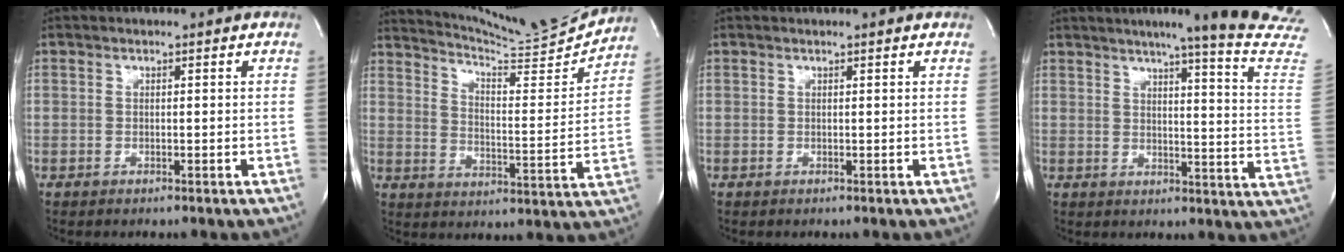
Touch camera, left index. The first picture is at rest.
{"total": 16.4, "force": [16.0, -1.2, 3.3], "torque": [-0.067, -0.066, 0.226]}
{"total": 1.8, "force": [1.7, 0.0, 0.4], "torque": [-0.014, 0.012, 0.019]}
{"total": 19.2, "force": [16.1, -2.1, 10.2], "torque": [-0.140, -0.082, 0.186]}